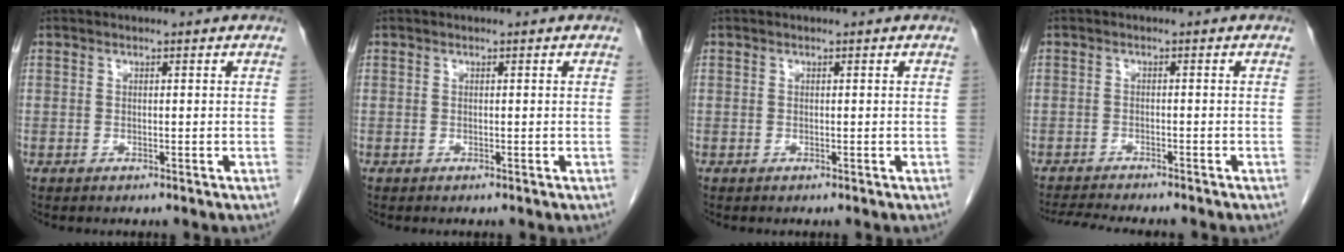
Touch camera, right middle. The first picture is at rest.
{"total": 0.0}
{"total": 0.0}
{"total": 8.3, "force": [-7.5, 0.8, 3.6], "torque": [-0.054, -0.014, -0.112]}